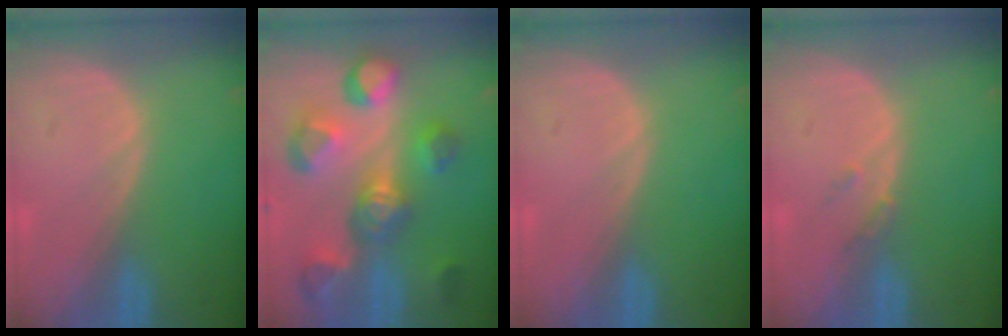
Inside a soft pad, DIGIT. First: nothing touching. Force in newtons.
{"total": 11.0, "press": 9.9, "slide": 4.8}
{"total": 0.0}
{"total": 1.5, "press": 1.3, "slide": 0.7}